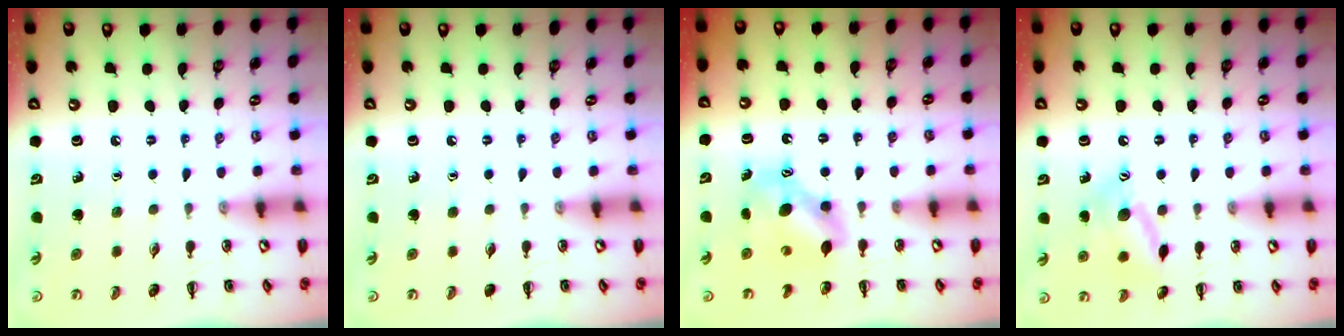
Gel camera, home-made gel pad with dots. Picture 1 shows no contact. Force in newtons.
{"total": 0.0}
{"total": 7.7, "press": 7.7, "slide": 0.6}
{"total": 12.9, "press": 12.9, "slide": 0.7}